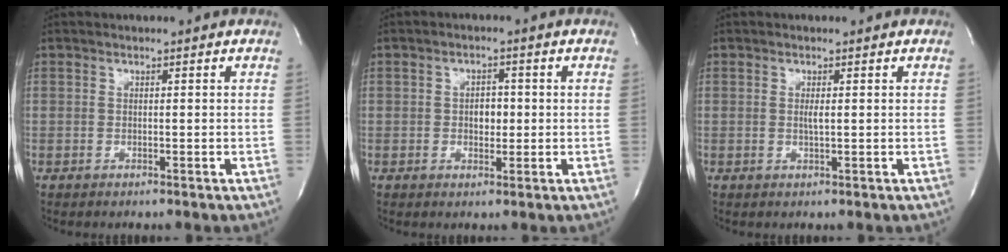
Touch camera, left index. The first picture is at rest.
{"total": 2.9, "force": [-0.1, 1.8, 2.2], "torque": [-0.031, 0.002, -0.001]}
{"total": 1.1, "force": [0.1, 0.0, 1.1], "torque": [-0.027, -0.003, 0.002]}